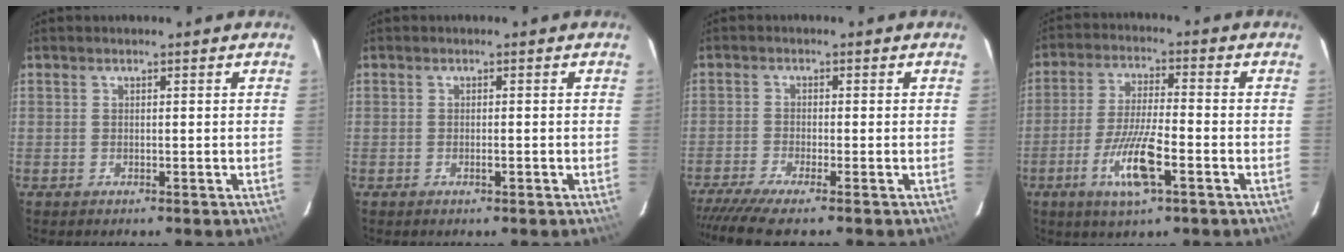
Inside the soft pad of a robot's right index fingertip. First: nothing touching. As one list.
[{"total": 0.8, "force": [-0.3, 0.1, 0.7], "torque": [-0.014, 0.000, -0.003]}, {"total": 6.9, "force": [-5.7, -0.6, 3.8], "torque": [-0.056, -0.016, -0.096]}, {"total": 9.7, "force": [-4.0, 1.1, 8.7], "torque": [-0.171, -0.013, -0.072]}]